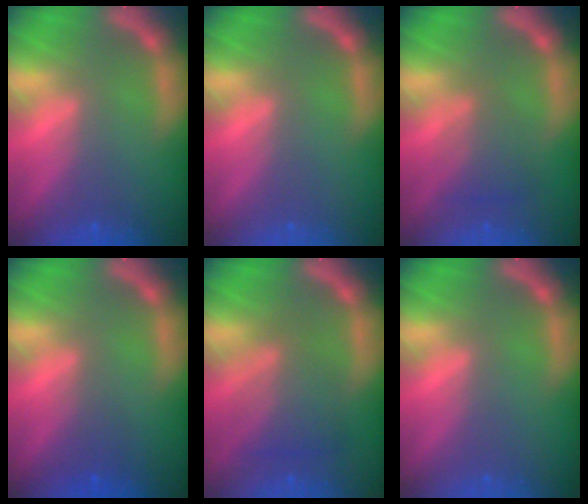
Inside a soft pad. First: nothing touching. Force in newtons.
{"total": 0.0}
{"total": 3.0}
{"total": 1.5}
{"total": 5.0}
{"total": 0.0}